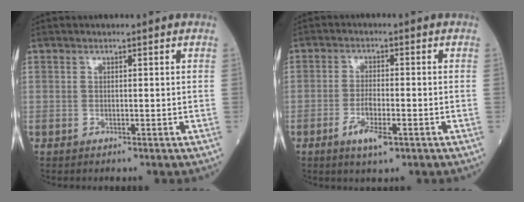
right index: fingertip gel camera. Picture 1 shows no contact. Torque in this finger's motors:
{"motor_torque": [0.61, -0.33, 0.10, 0.06]}